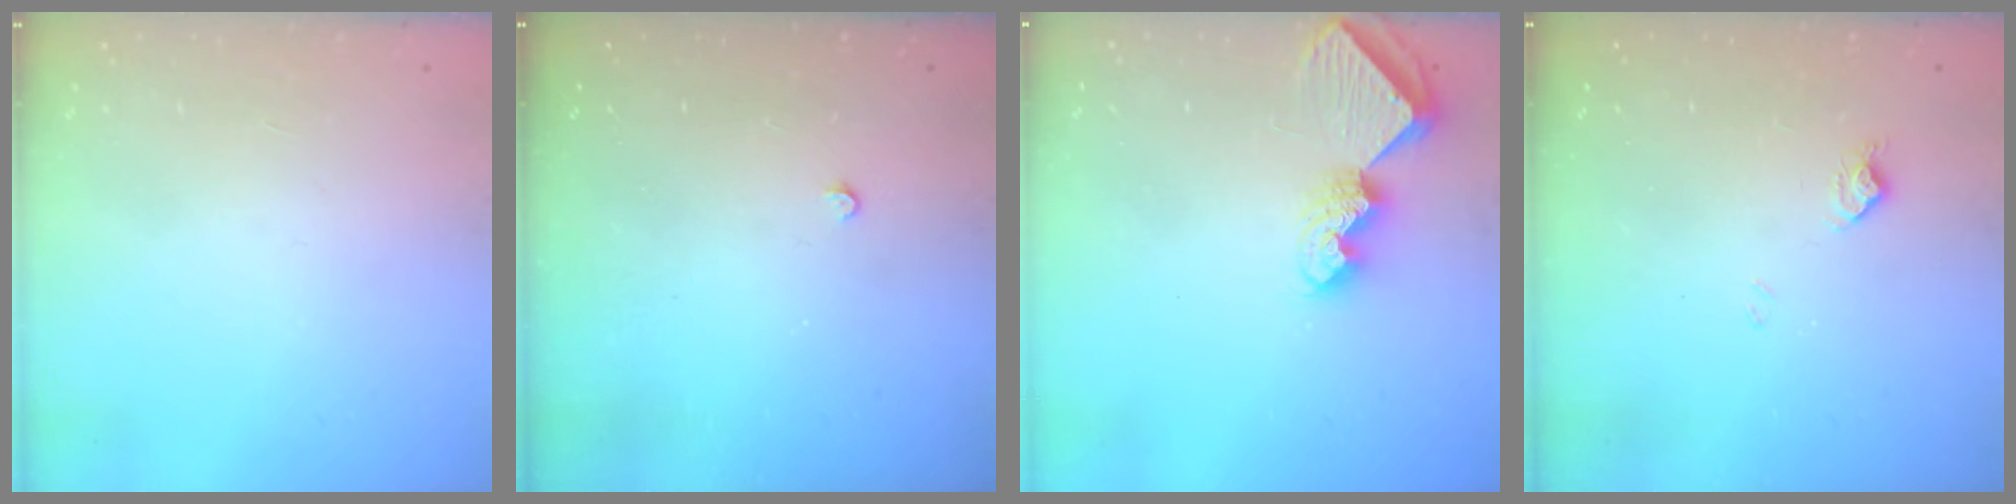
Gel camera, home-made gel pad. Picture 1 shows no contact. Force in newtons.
{"total": 2.3, "press": 2.3, "slide": 0.4}
{"total": 9.6, "press": 9.5, "slide": 0.9}
{"total": 5.7, "press": 5.7, "slide": 0.7}